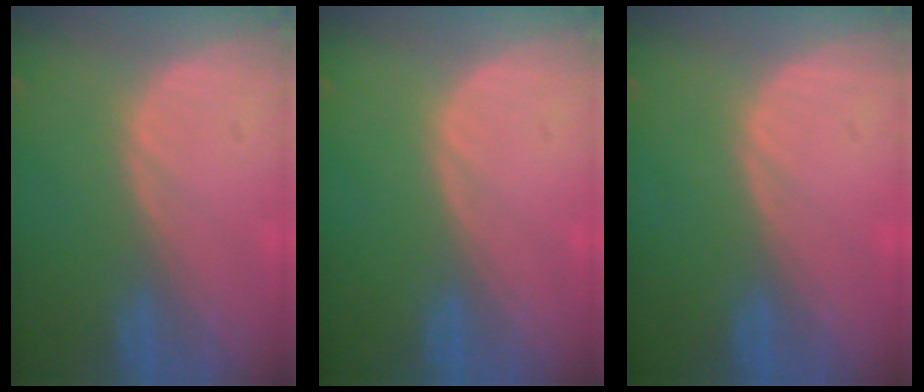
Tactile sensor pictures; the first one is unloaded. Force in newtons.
{"total": 0.0}
{"total": 0.0}